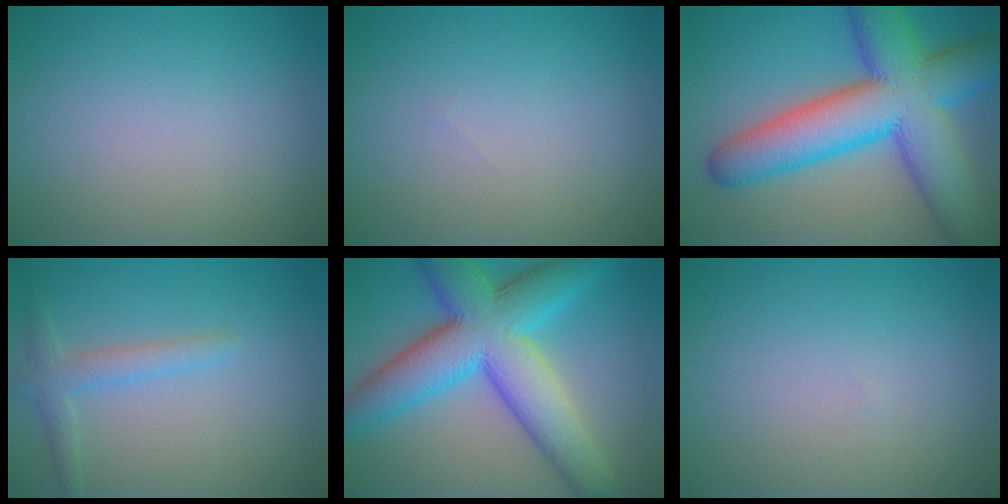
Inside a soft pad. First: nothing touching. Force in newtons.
{"total": 0.0}
{"total": 13.3, "press": 13.3, "slide": 0.5}
{"total": 2.3, "press": 2.3, "slide": 0.2}
{"total": 10.9, "press": 10.9, "slide": 0.0}
{"total": 0.0}